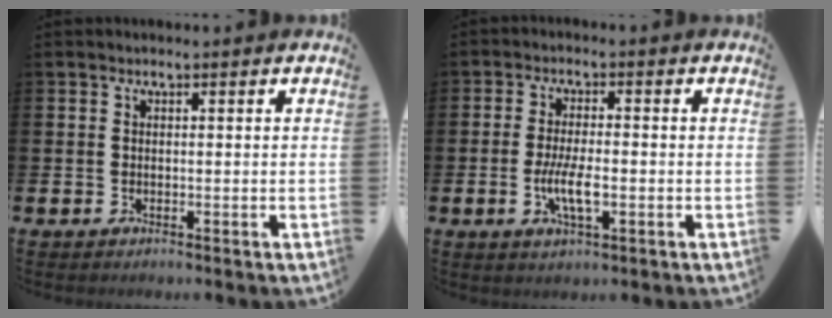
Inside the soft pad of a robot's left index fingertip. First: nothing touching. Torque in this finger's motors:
{"motor_torque": [0.29, 0.13, 0.22, 0.21]}